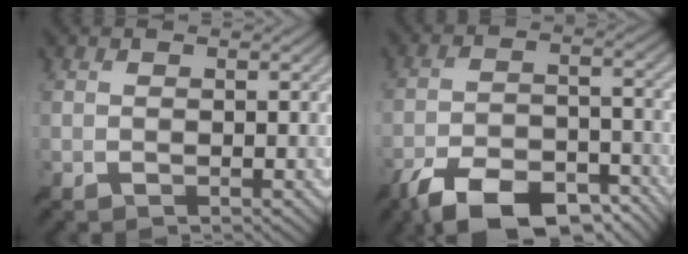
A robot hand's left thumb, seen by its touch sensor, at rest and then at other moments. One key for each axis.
{"total": 12.4, "fx": -8.8, "fy": 4.6, "fz": 7.4, "tx": -0.136, "ty": -0.007, "tz": -0.158}